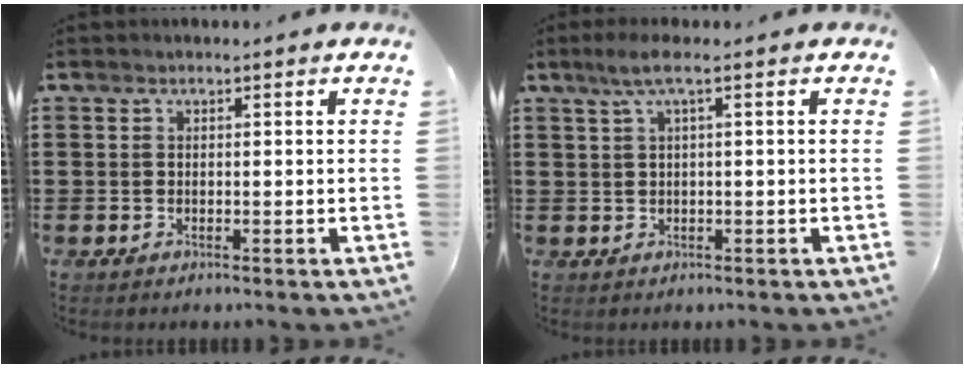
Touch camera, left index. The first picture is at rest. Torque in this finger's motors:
{"motor_torque": [0.54, -0.45, 0.33, 0.11]}